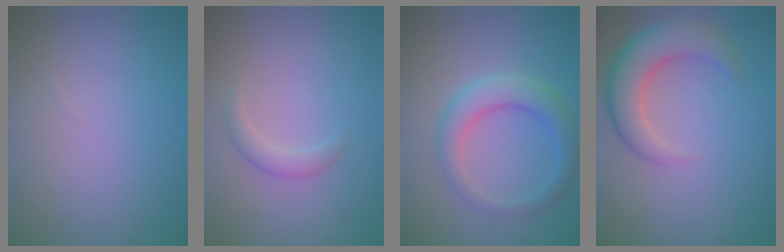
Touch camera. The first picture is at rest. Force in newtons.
{"total": 1.6, "press": 1.6, "slide": 0.2}
{"total": 4.3, "press": 4.3, "slide": 0.1}
{"total": 5.7, "press": 5.7, "slide": 0.3}